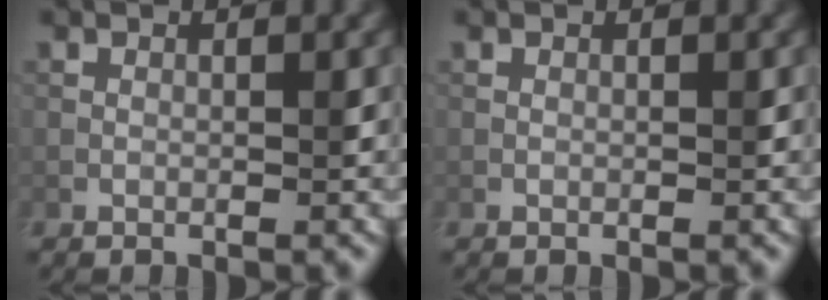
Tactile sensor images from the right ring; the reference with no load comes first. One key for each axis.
{"total": 0.0}